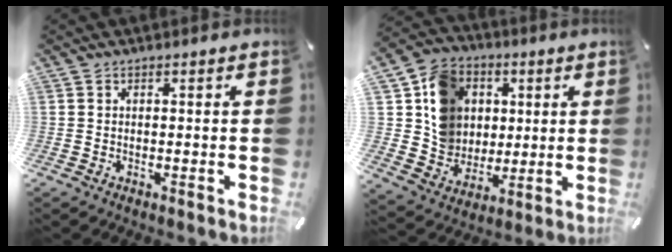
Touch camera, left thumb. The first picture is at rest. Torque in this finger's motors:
{"motor_torque": [1.75, 2.25, 0.90, -0.86, 0.40]}